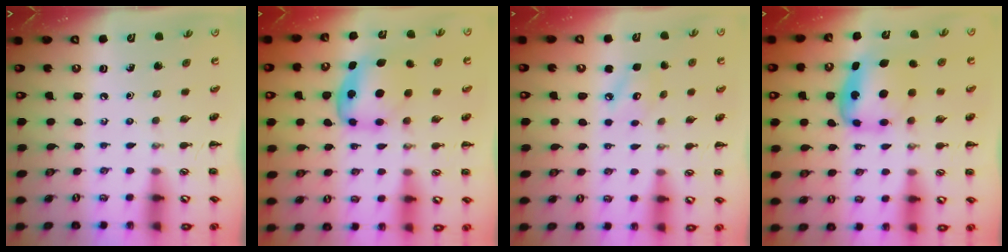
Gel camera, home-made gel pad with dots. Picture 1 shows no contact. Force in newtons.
{"total": 6.1, "press": 6.1, "slide": 0.7}
{"total": 5.1, "press": 5.1, "slide": 0.6}
{"total": 6.0, "press": 5.9, "slide": 1.5}